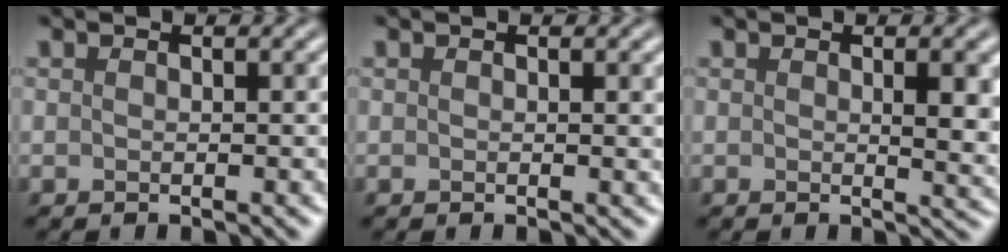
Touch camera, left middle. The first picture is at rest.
{"total": 0.6, "force": [0.2, 0.0, 0.5], "torque": [-0.003, 0.001, 0.000]}
{"total": 3.2, "force": [0.5, 0.8, 3.1], "torque": [-0.037, -0.003, 0.009]}